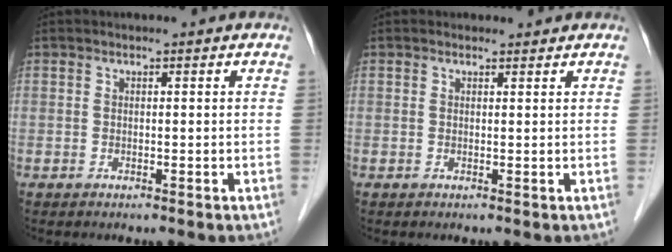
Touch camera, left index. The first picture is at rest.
{"total": 0.7, "force": [0.6, 0.3, -0.1], "torque": [-0.006, 0.002, 0.008]}